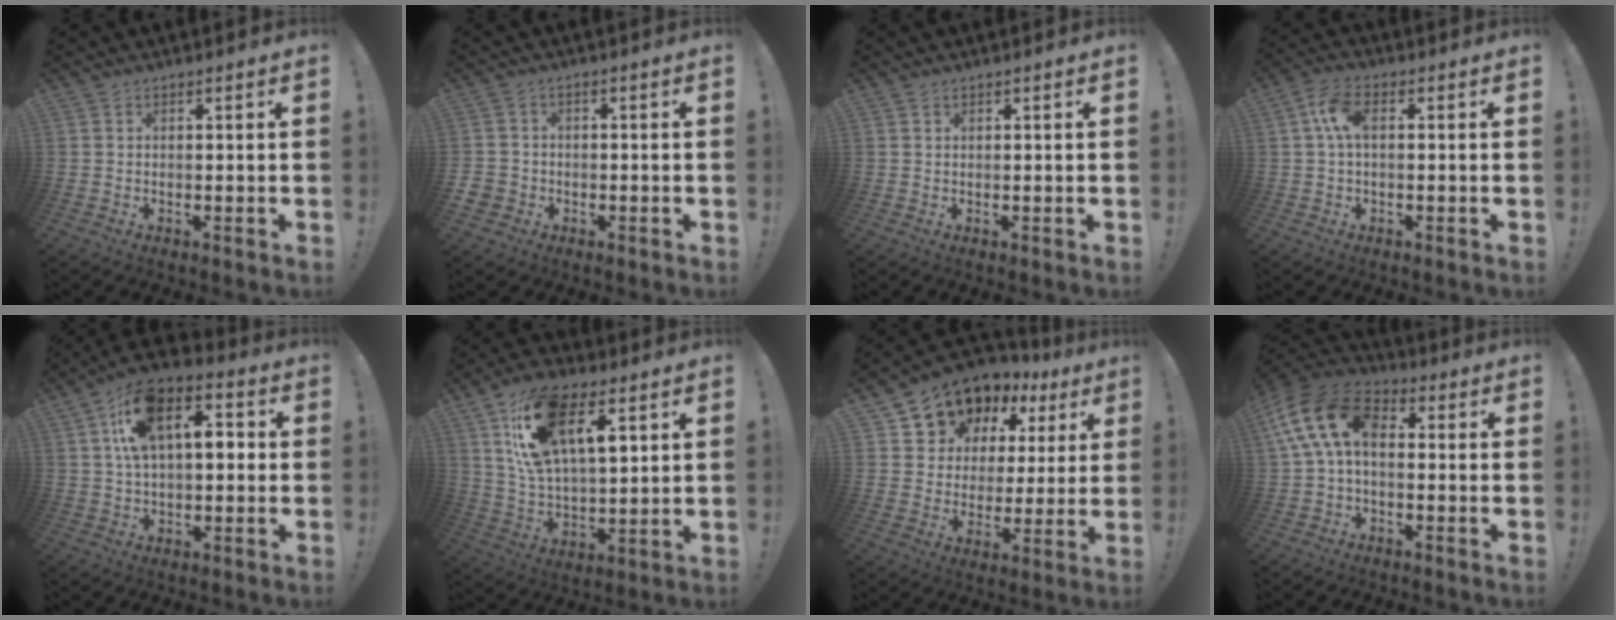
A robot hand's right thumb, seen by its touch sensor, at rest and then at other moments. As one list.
[{"total": 3.5, "force": [-1.3, 3.0, 1.1], "torque": [-0.027, 0.008, -0.023]}, {"total": 0.5, "force": [0.4, 0.2, 0.3], "torque": [0.002, -0.003, 0.006]}, {"total": 7.3, "force": [1.0, 3.7, 6.2], "torque": [-0.118, 0.007, 0.016]}, {"total": 14.5, "force": [3.8, 8.0, 11.5], "torque": [-0.172, 0.003, 0.069]}, {"total": 19.4, "force": [8.6, 9.8, 14.4], "torque": [-0.258, -0.025, 0.149]}, {"total": 10.5, "force": [6.7, 7.5, 3.1], "torque": [-0.054, -0.055, 0.130]}, {"total": 15.2, "force": [2.9, 8.9, 11.9], "torque": [-0.226, 0.015, 0.056]}]